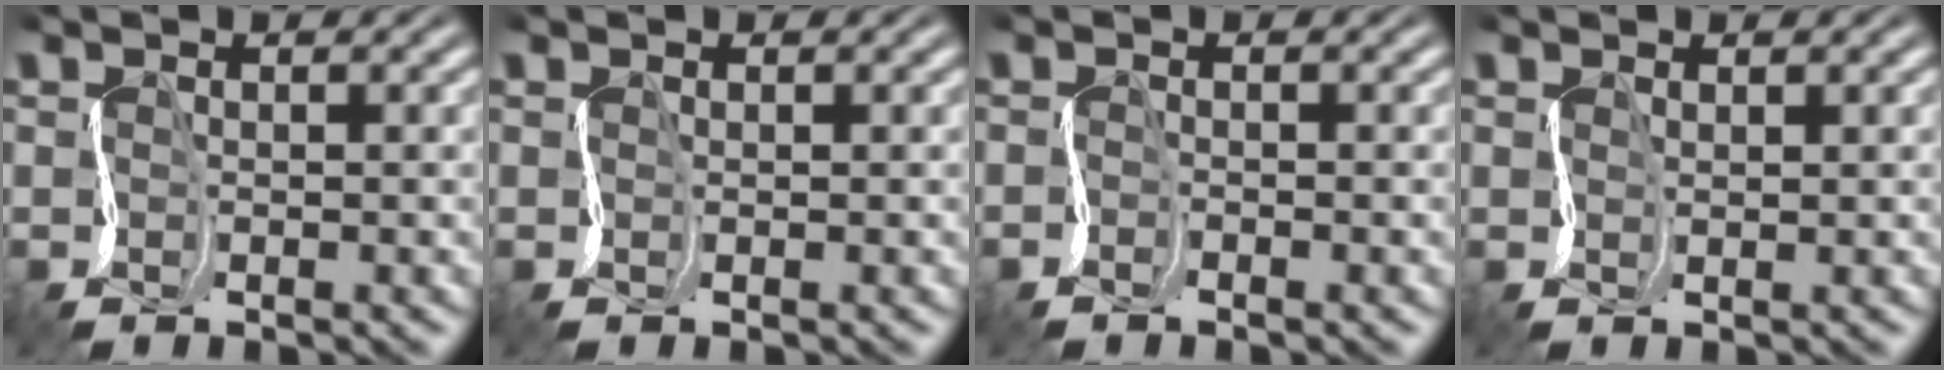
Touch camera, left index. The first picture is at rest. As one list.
[{"total": 0.0}, {"total": 0.7, "force": [-0.7, -0.1, 0.1], "torque": [-0.007, 0.000, -0.016]}, {"total": 1.0, "force": [0.9, -0.4, -0.3], "torque": [0.000, 0.008, 0.017]}]